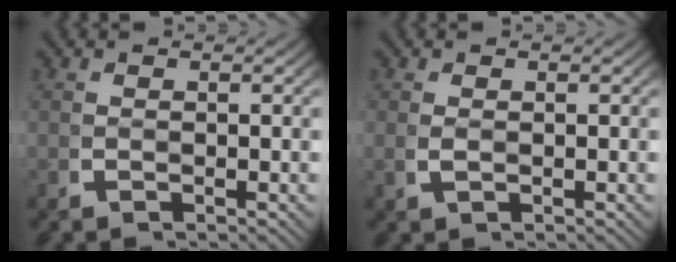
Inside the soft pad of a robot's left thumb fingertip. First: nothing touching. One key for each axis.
{"total": 0.5, "fx": 0.2, "fy": 0.1, "fz": 0.4, "tx": -0.018, "ty": -0.005, "tz": 0.011}